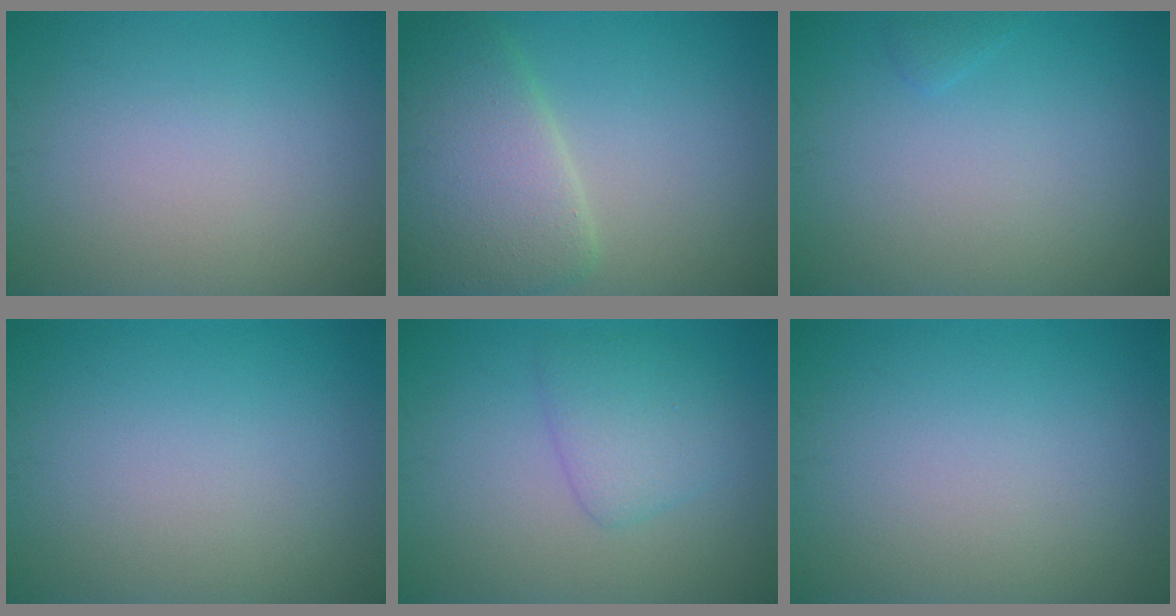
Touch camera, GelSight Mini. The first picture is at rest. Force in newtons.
{"total": 6.5, "press": 6.5, "slide": 0.2}
{"total": 0.6, "press": 0.6, "slide": 0.1}
{"total": 0.0}
{"total": 3.0, "press": 3.0, "slide": 0.2}
{"total": 0.0}